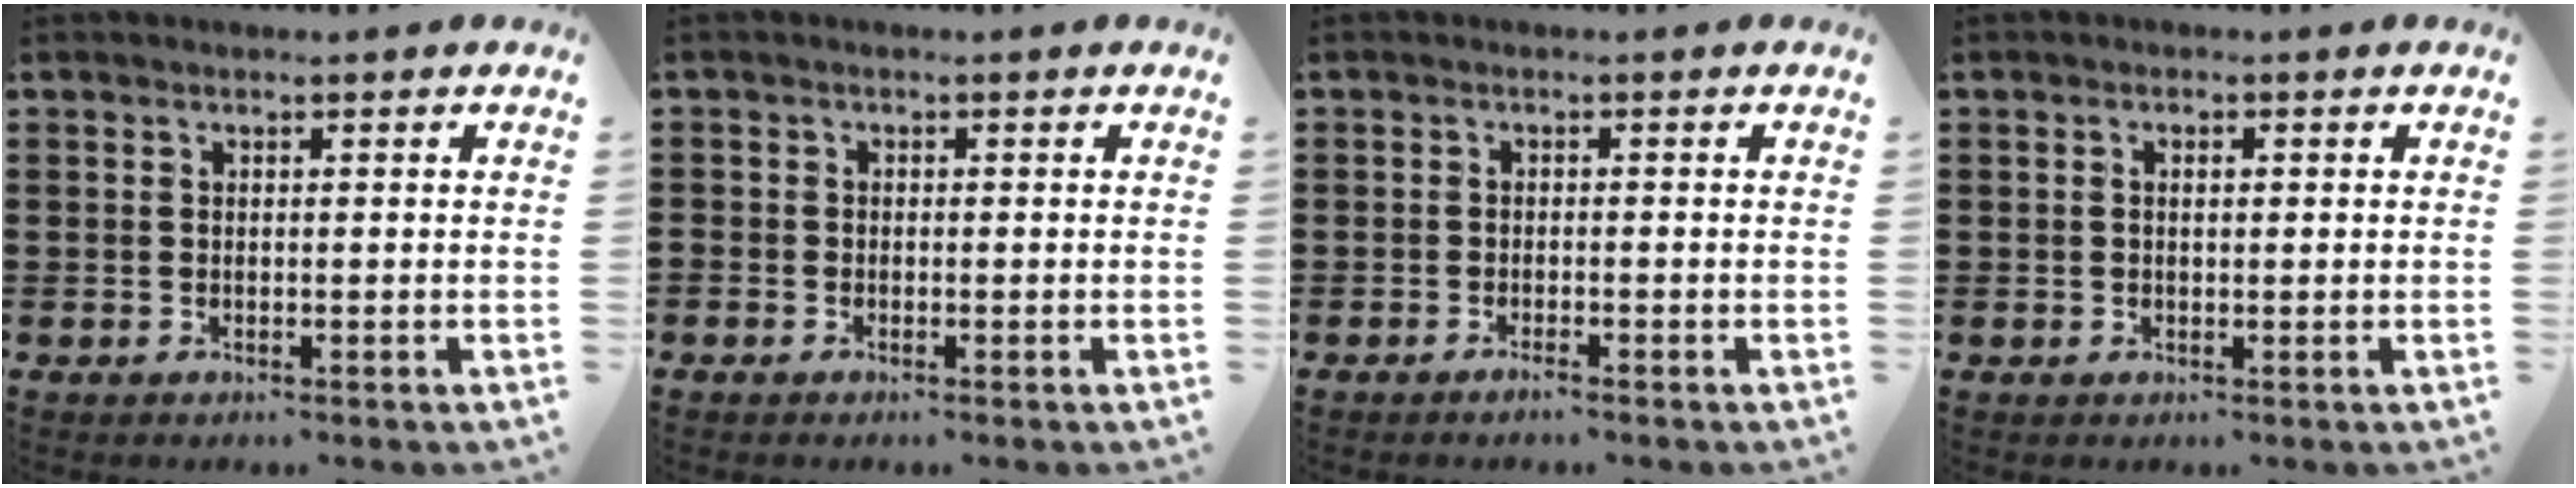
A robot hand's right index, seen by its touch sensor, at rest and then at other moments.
{"total": 0.8, "force": [-0.6, 0.5, 0.1], "torque": [-0.003, 0.002, -0.012]}
{"total": 1.0, "force": [-0.9, 0.0, 0.5], "torque": [-0.009, -0.004, -0.016]}
{"total": 1.4, "force": [0.1, 0.5, 1.3], "torque": [-0.024, 0.005, -0.001]}